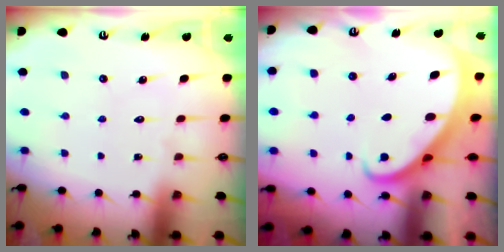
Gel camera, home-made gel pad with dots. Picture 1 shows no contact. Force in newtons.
{"total": 2.7, "press": 2.7, "slide": 0.3}